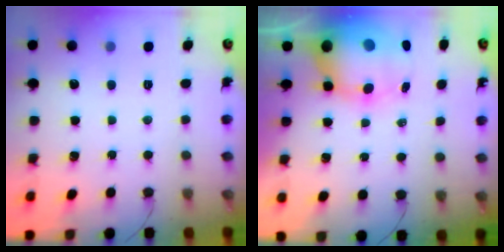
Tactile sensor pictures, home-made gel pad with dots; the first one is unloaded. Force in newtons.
{"total": 11.9, "press": 11.4, "slide": 3.2}